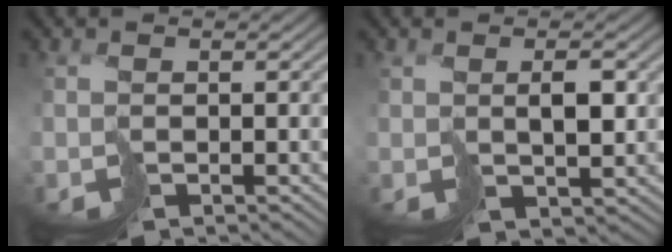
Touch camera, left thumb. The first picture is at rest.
{"total": 2.9, "force": [1.6, 1.1, 2.1], "torque": [-0.042, -0.001, 0.039]}